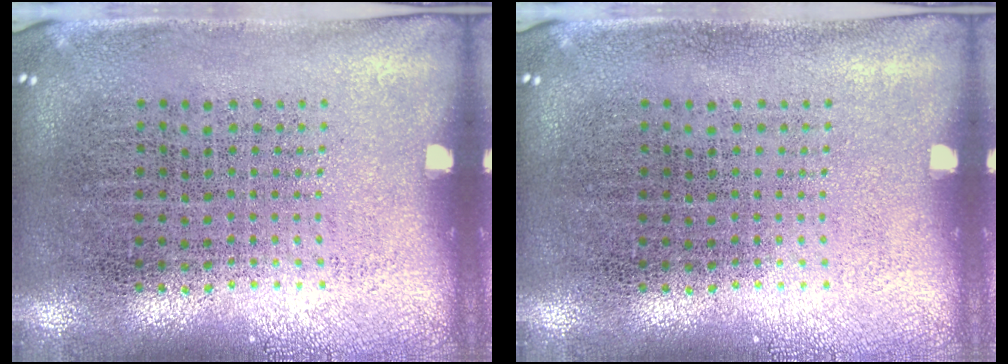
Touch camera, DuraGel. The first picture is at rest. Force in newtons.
{"total": 0.0}